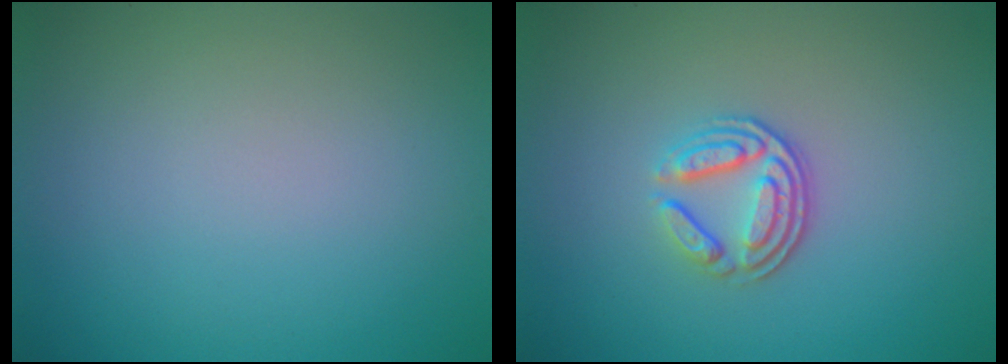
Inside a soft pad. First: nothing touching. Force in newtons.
{"total": 3.5, "press": 2.7, "slide": 2.2}